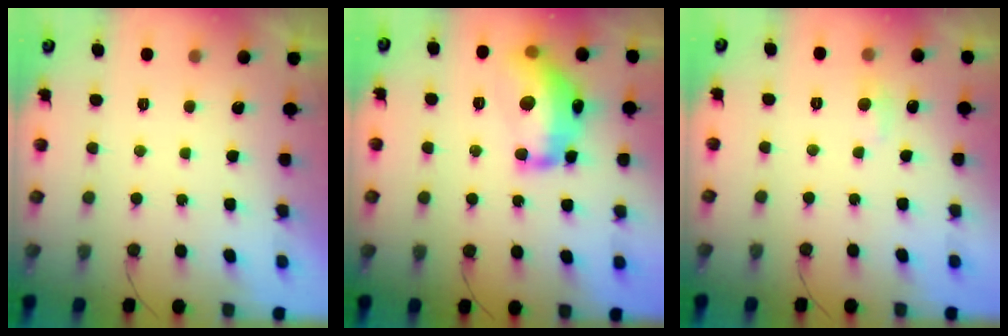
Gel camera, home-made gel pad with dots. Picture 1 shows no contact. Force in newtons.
{"total": 19.0, "press": 19.0, "slide": 1.2}
{"total": 5.7, "press": 5.6, "slide": 0.9}